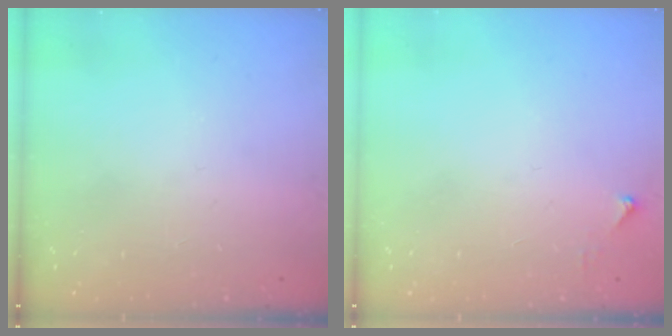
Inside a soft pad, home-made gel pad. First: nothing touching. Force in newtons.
{"total": 3.5, "press": 3.4, "slide": 0.4}